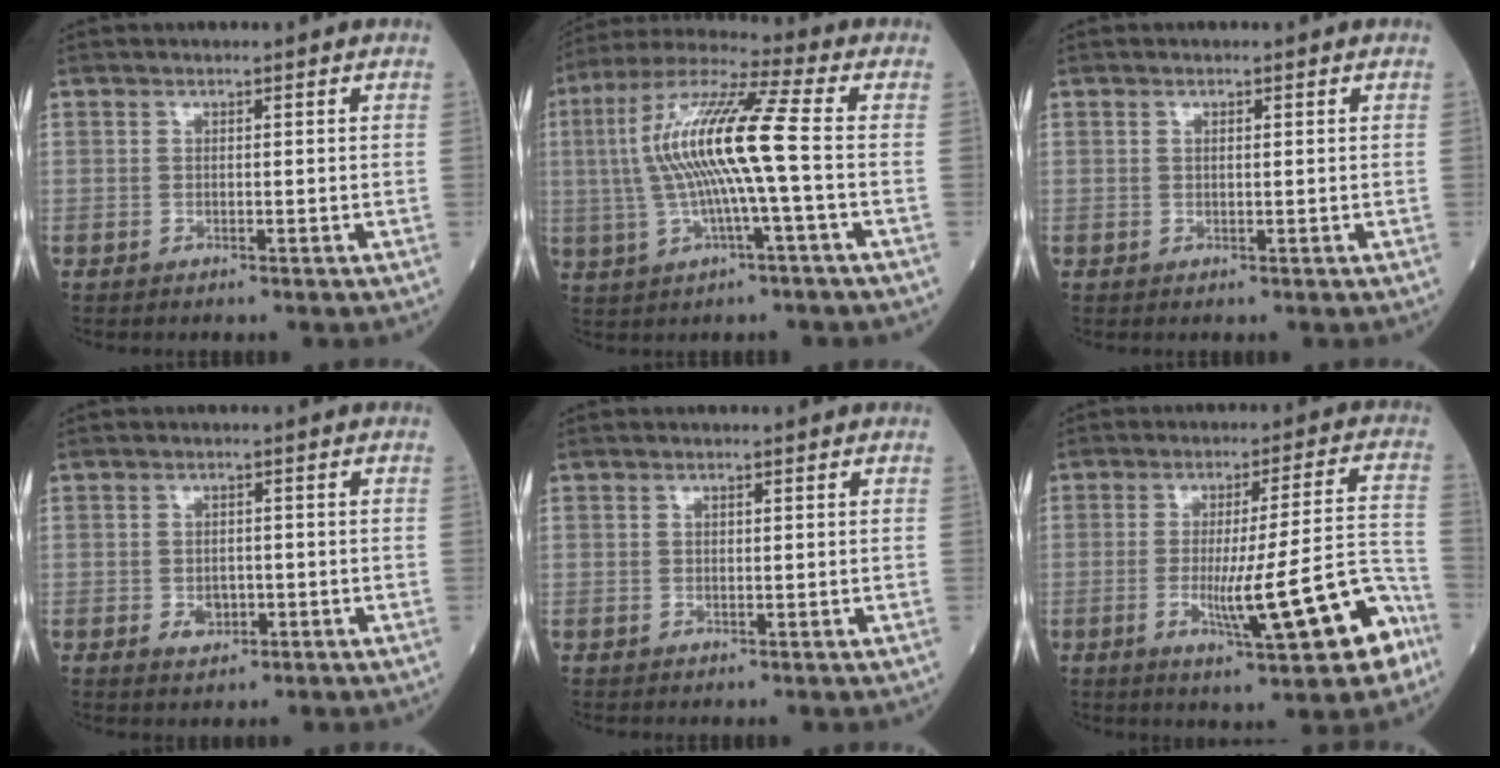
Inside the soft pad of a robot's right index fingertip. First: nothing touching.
{"total": 14.1, "force": [0.0, 0.2, 14.1], "torque": [-0.282, 0.019, -0.008]}
{"total": 0.6, "force": [0.2, 0.2, 0.5], "torque": [-0.012, 0.000, 0.003]}
{"total": 2.8, "force": [-0.9, 1.9, 1.8], "torque": [-0.026, 0.002, -0.006]}
{"total": 0.6, "force": [0.2, 0.4, 0.4], "torque": [-0.009, 0.000, 0.004]}
{"total": 14.6, "force": [-5.9, 1.2, 13.3], "torque": [-0.182, 0.008, -0.075]}